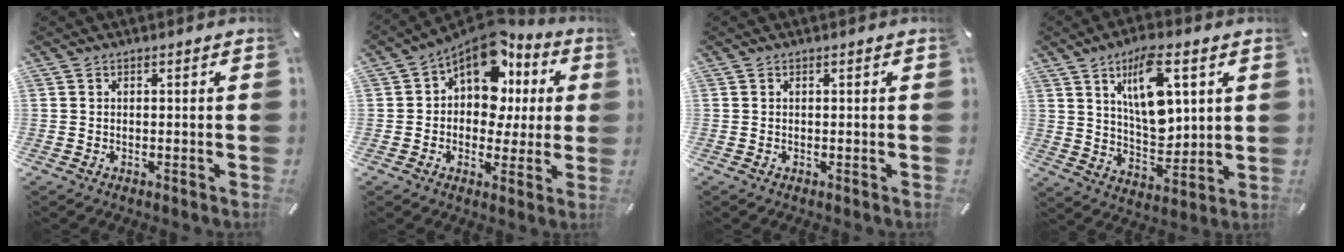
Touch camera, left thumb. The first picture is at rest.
{"total": 13.8, "force": [6.4, 9.4, 7.8], "torque": [-0.122, -0.048, 0.118]}
{"total": 0.0}
{"total": 14.1, "force": [5.8, 7.1, 10.7], "torque": [-0.174, -0.016, 0.099]}